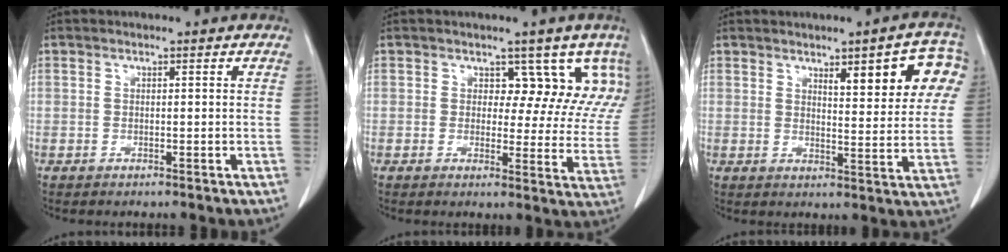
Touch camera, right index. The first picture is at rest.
{"total": 8.9, "force": [5.8, 5.5, 3.9], "torque": [-0.013, -0.006, 0.045]}
{"total": 9.9, "force": [4.6, 2.1, 8.5], "torque": [-0.100, 0.011, 0.057]}